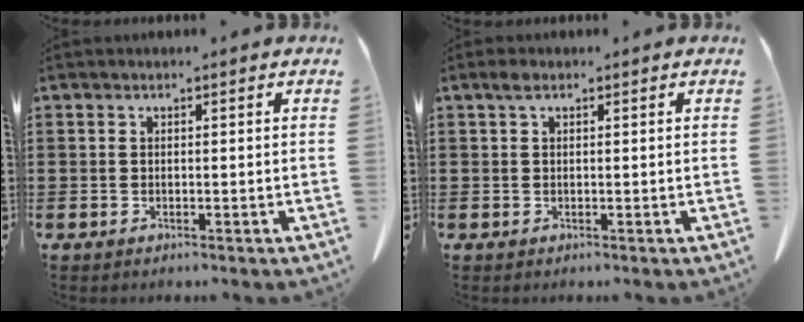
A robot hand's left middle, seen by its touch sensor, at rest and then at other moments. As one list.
[{"total": 1.2, "force": [0.5, 0.6, 0.9], "torque": [-0.021, 0.003, 0.010]}]